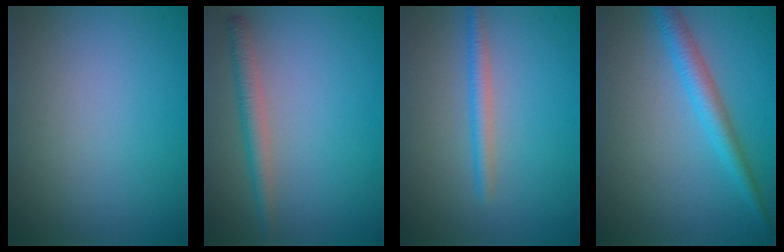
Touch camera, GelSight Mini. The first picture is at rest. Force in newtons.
{"total": 2.1, "press": 2.1, "slide": 0.1}
{"total": 1.9, "press": 1.9, "slide": 0.1}
{"total": 3.0, "press": 3.0, "slide": 0.1}